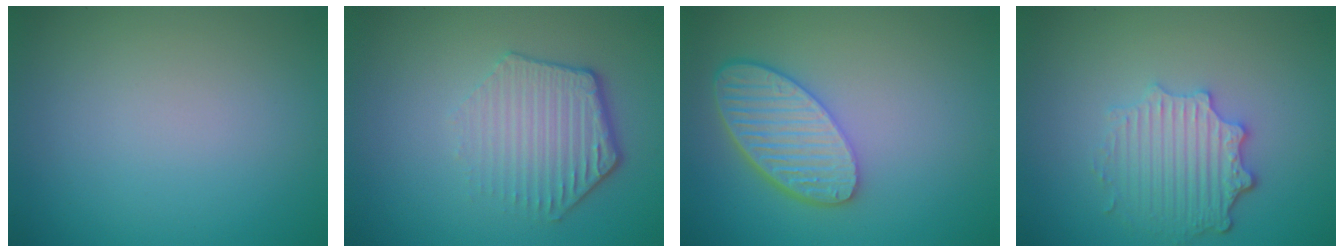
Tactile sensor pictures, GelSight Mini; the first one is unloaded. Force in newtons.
{"total": 4.1, "press": 3.2, "slide": 2.7}
{"total": 5.6, "press": 4.5, "slide": 3.3}
{"total": 4.1, "press": 3.3, "slide": 2.4}